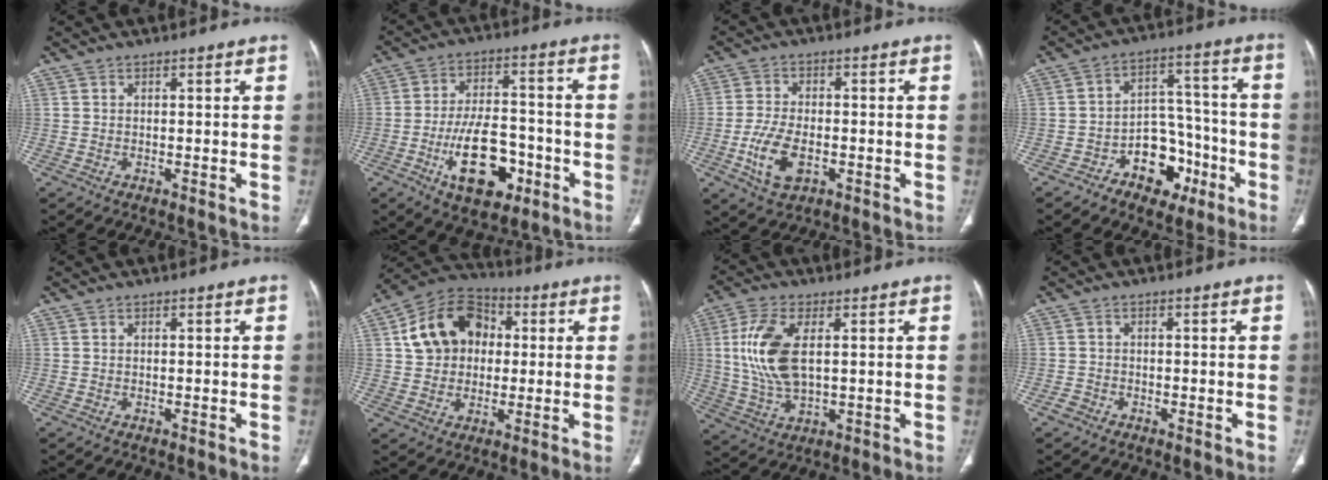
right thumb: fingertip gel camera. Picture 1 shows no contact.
{"total": 14.6, "force": [-5.8, 7.9, 10.8], "torque": [-0.152, 0.030, -0.090]}
{"total": 8.3, "force": [-2.6, 4.6, 6.4], "torque": [-0.128, 0.006, -0.044]}
{"total": 11.6, "force": [-5.6, 7.9, 6.3], "torque": [-0.046, 0.061, -0.084]}
{"total": 0.0}
{"total": 14.6, "force": [2.5, 11.6, 8.5], "torque": [-0.119, 0.021, 0.033]}
{"total": 12.3, "force": [2.1, 6.1, 10.5], "torque": [-0.230, -0.007, 0.048]}
{"total": 0.7, "force": [-0.4, 0.5, 0.0], "torque": [0.000, 0.003, -0.013]}